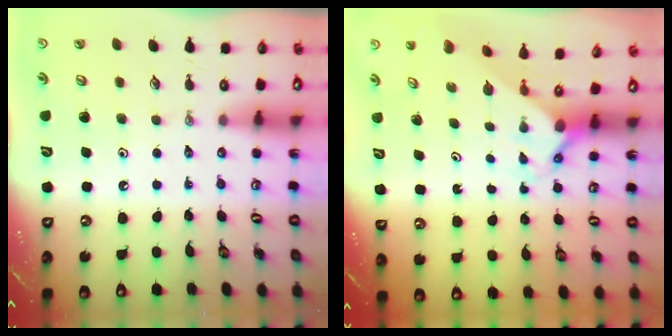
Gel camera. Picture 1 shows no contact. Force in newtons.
{"total": 1.7, "press": 1.7, "slide": 0.1}